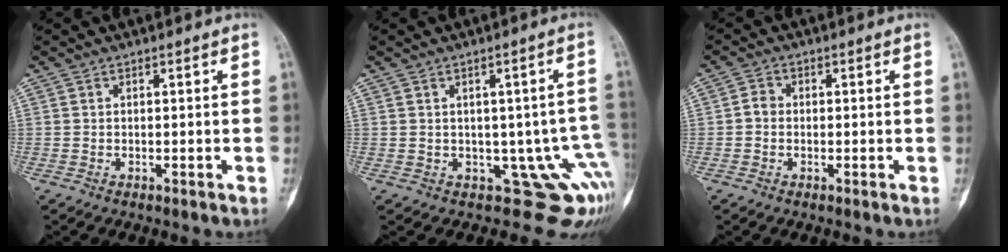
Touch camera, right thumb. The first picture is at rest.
{"total": 10.2, "force": [-2.1, 5.6, 8.3], "torque": [-0.059, -0.002, -0.012]}
{"total": 2.1, "force": [-0.3, 1.8, 1.1], "torque": [-0.012, 0.007, -0.011]}